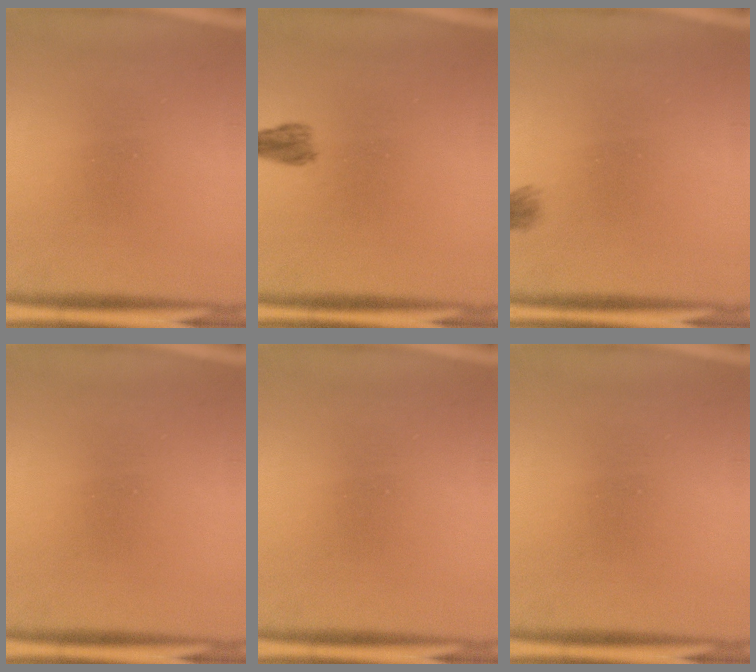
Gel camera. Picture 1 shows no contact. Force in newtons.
{"total": 1.6}
{"total": 1.9}
{"total": 0.0}
{"total": 0.0}
{"total": 0.0}